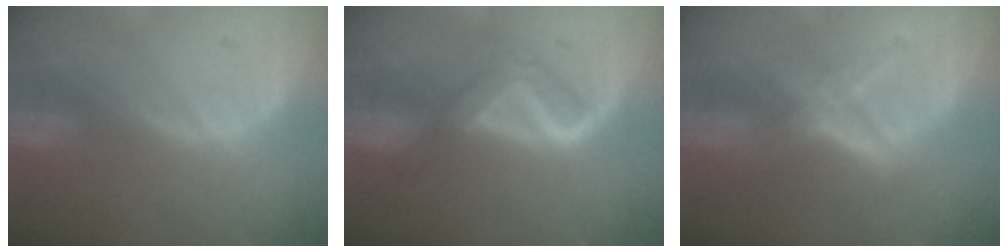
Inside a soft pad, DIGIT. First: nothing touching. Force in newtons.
{"total": 5.2, "press": 5.1, "slide": 0.8}
{"total": 5.6, "press": 5.4, "slide": 1.8}